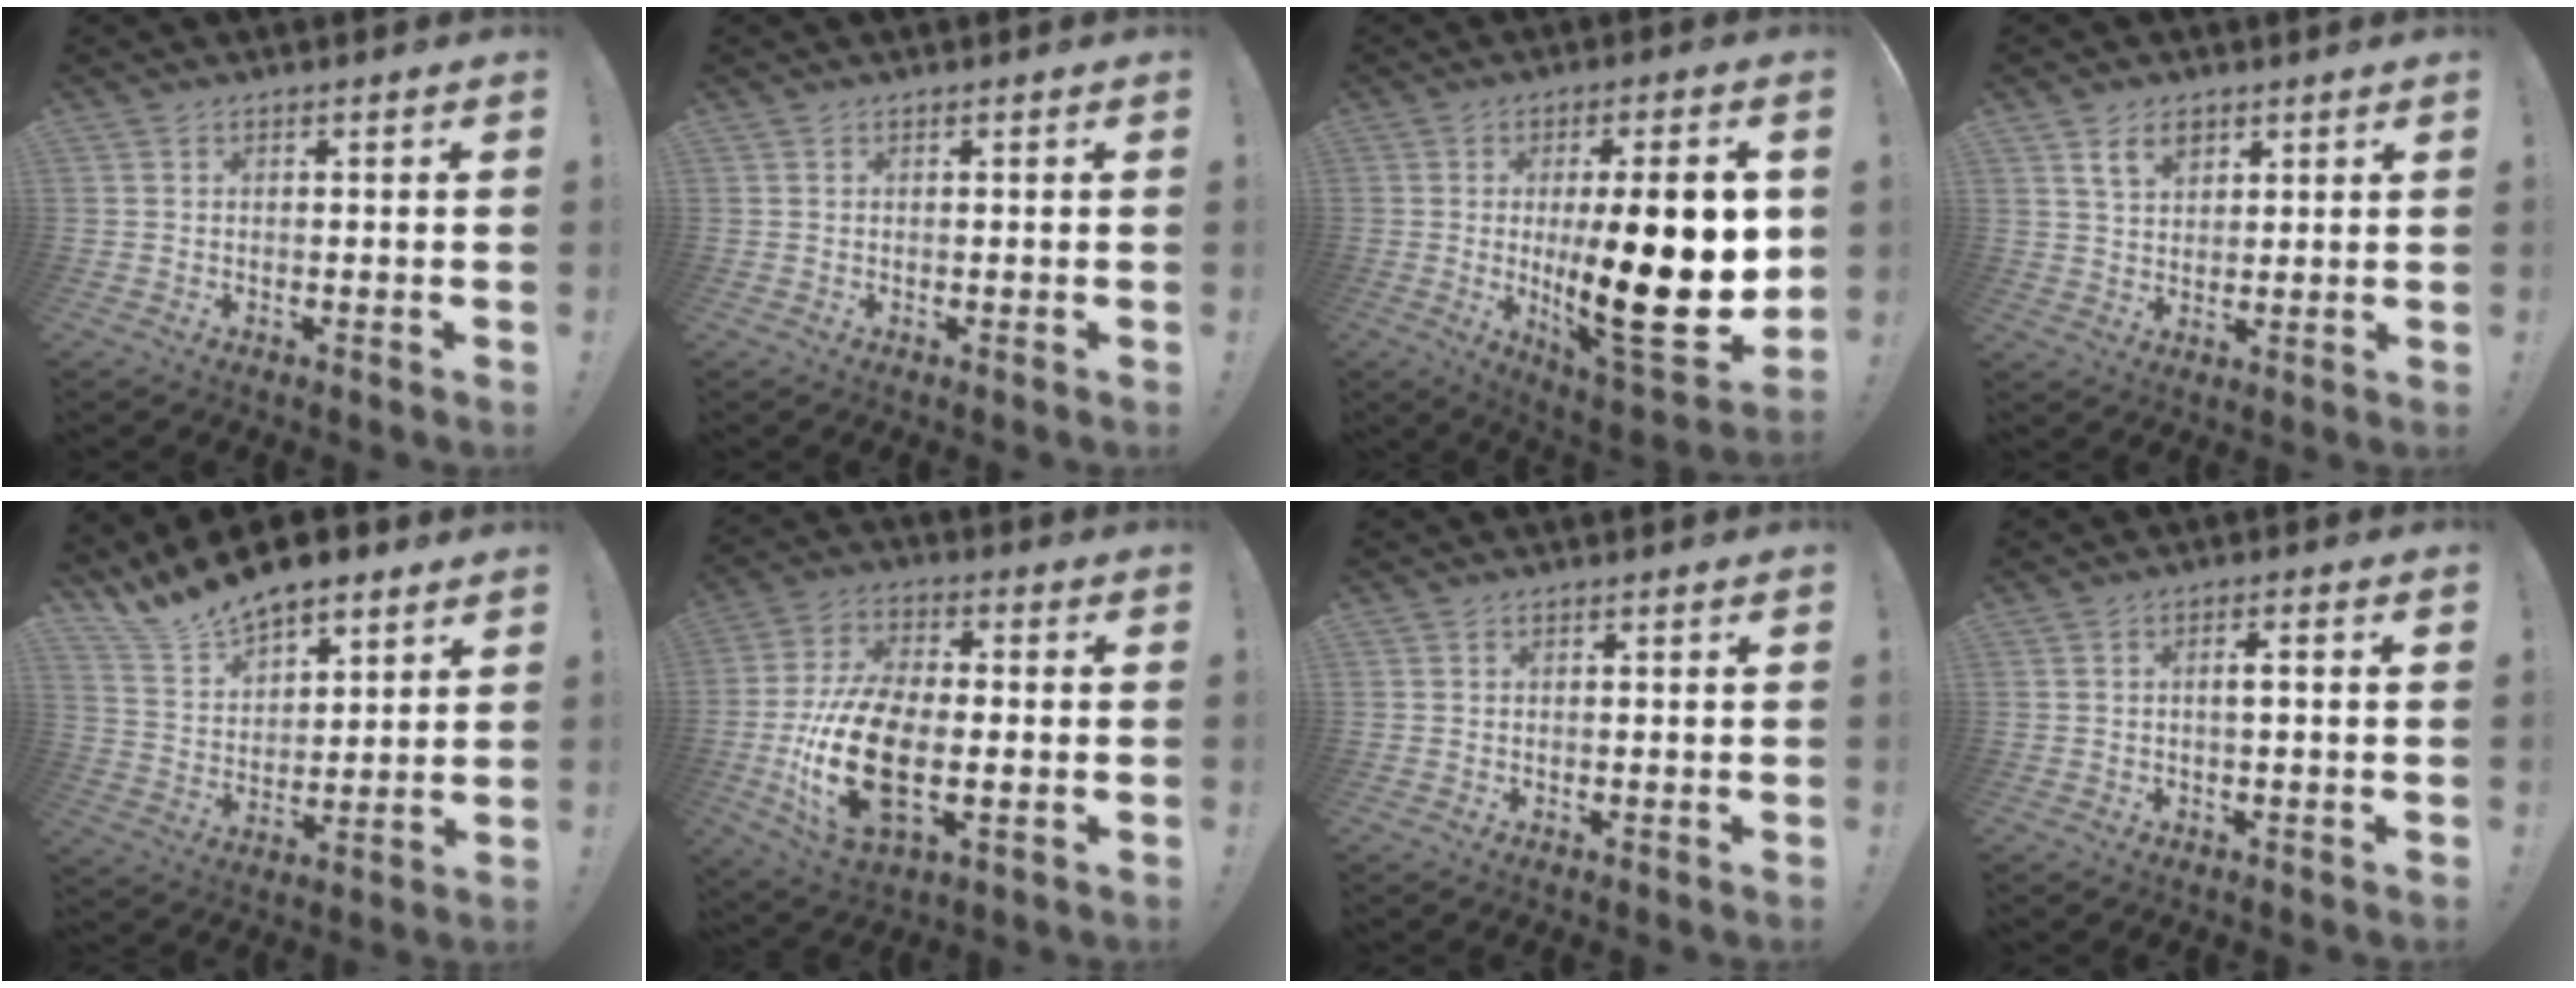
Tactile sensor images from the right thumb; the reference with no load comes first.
{"total": 0.0}
{"total": 26.1, "force": [0.2, 7.3, 25.1], "torque": [-0.394, -0.026, 0.010]}
{"total": 7.0, "force": [4.1, 4.5, 3.4], "torque": [-0.050, -0.011, 0.075]}
{"total": 12.7, "force": [11.3, 4.6, 3.5], "torque": [-0.096, -0.085, 0.212]}
{"total": 19.9, "force": [-3.8, 11.1, 16.0], "torque": [-0.324, 0.008, -0.058]}
{"total": 0.0}
{"total": 2.2, "force": [-0.4, 0.1, 2.1], "torque": [-0.038, 0.002, -0.010]}